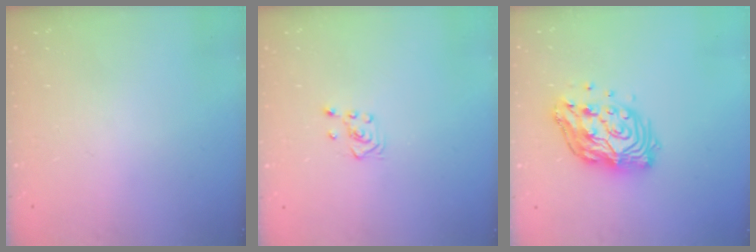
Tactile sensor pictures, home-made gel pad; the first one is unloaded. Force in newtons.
{"total": 3.0, "press": 2.9, "slide": 0.9}
{"total": 13.4, "press": 13.3, "slide": 1.6}